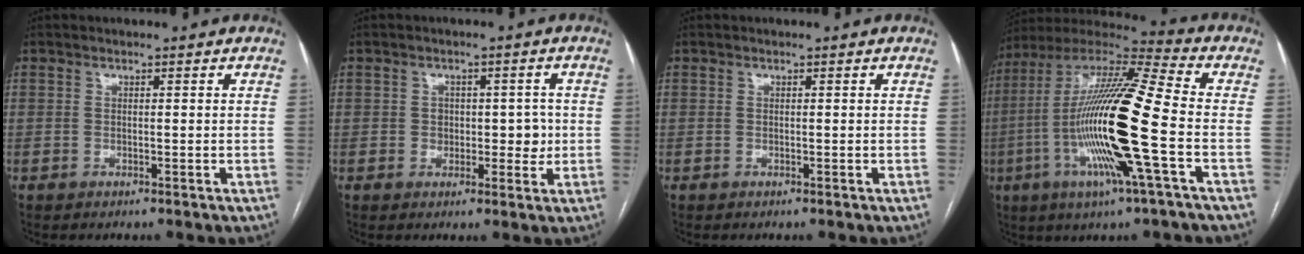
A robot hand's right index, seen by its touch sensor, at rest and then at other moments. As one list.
[{"total": 4.3, "force": [-0.2, 3.0, 3.1], "torque": [-0.028, 0.010, 0.002]}, {"total": 0.0}, {"total": 21.3, "force": [-4.6, 0.6, 20.8], "torque": [-0.425, -0.017, -0.099]}]